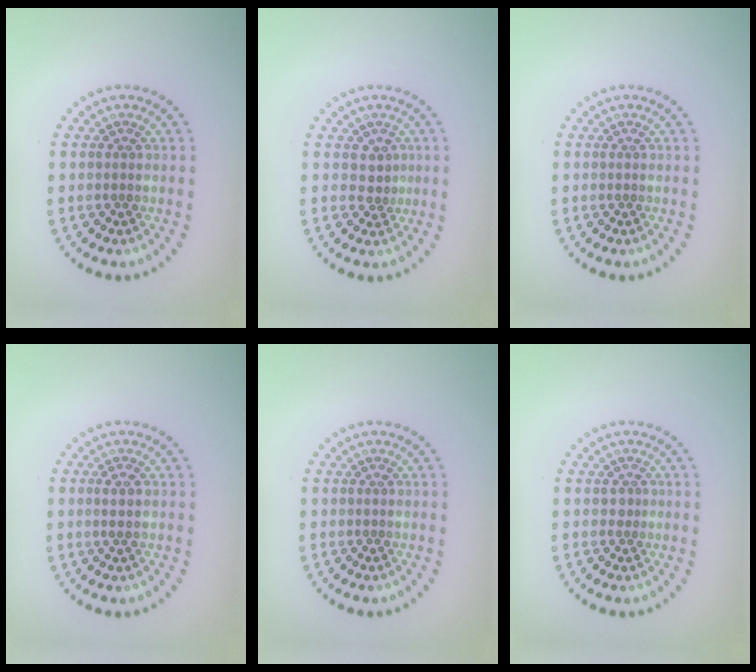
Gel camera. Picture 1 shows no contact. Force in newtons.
{"total": 1.5, "press": 1.2, "slide": 0.9}
{"total": 0.0}
{"total": 1.2, "press": 1.0, "slide": 0.6}
{"total": 0.0}
{"total": 0.8, "press": 0.3, "slide": 0.7}